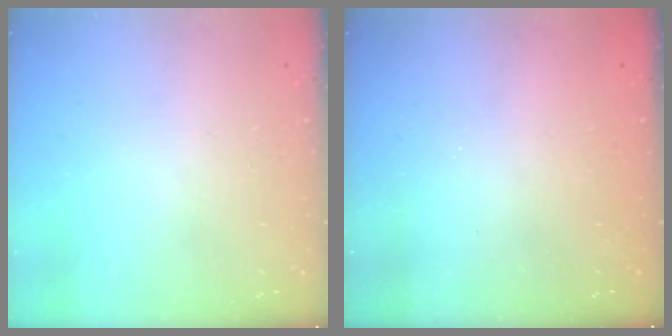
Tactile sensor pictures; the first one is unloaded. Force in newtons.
{"total": 2.4, "press": 2.2, "slide": 0.8}